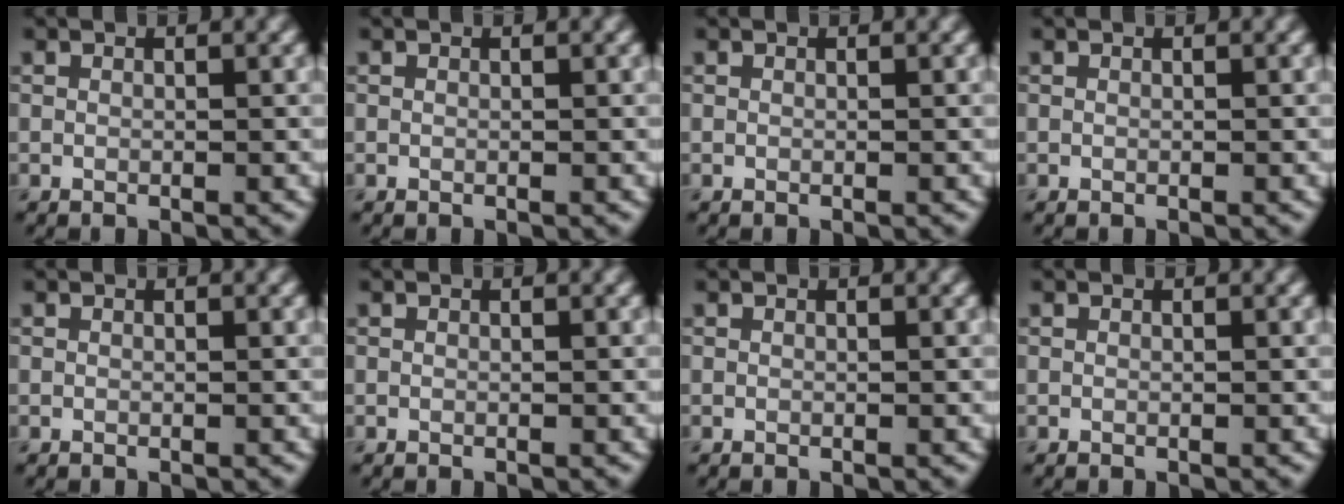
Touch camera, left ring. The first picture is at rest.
{"total": 0.0}
{"total": 0.0}
{"total": 0.0}
{"total": 0.0}
{"total": 0.0}
{"total": 0.0}
{"total": 0.0}